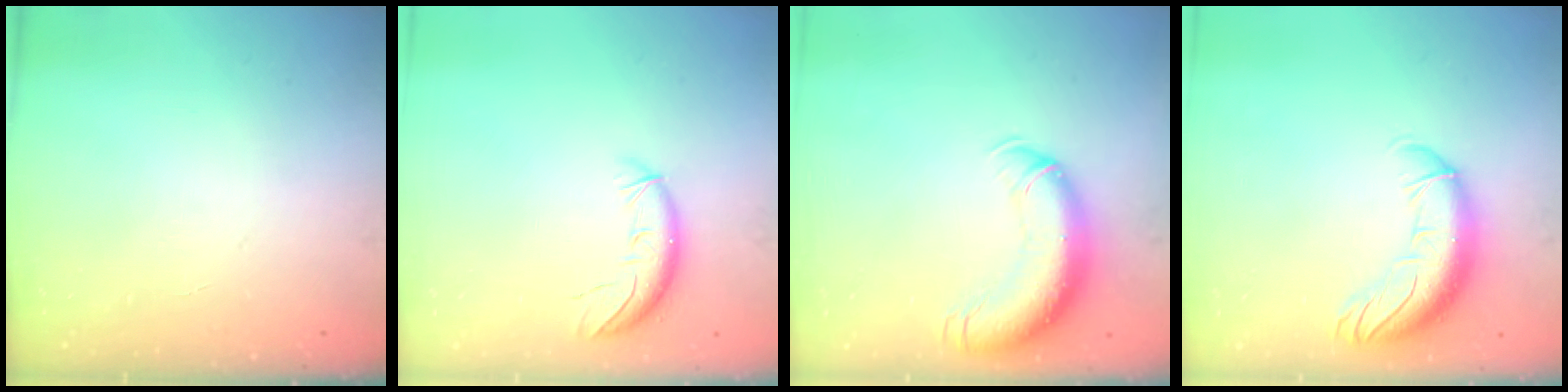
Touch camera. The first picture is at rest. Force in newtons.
{"total": 9.6, "press": 9.3, "slide": 2.5}
{"total": 13.5, "press": 13.1, "slide": 3.5}
{"total": 12.4, "press": 12.0, "slide": 2.9}